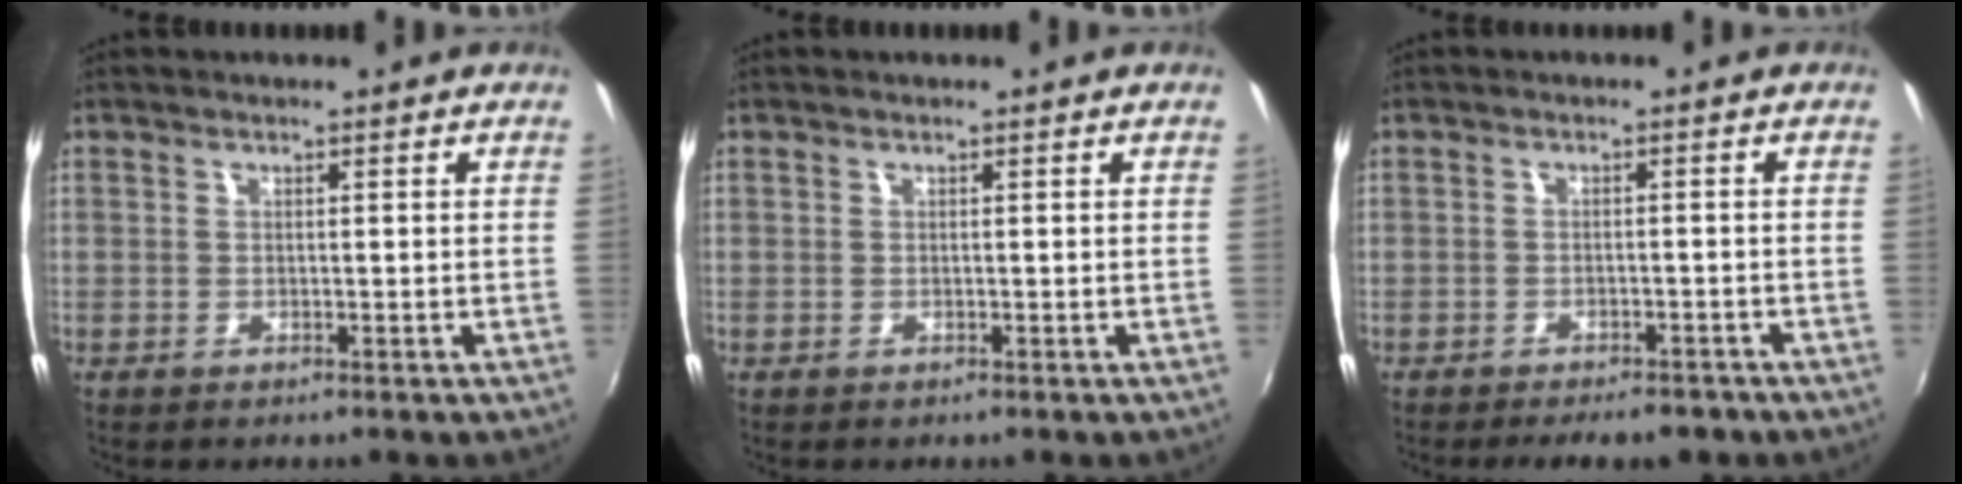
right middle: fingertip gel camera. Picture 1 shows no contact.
{"total": 0.0}
{"total": 6.8, "force": [-5.6, 2.4, 3.1], "torque": [-0.071, -0.010, -0.074]}